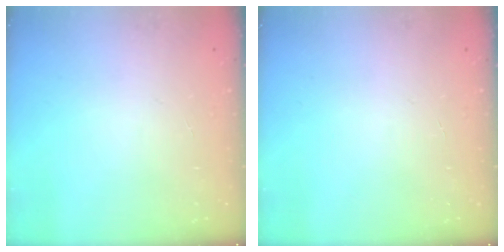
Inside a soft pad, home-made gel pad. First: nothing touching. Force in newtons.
{"total": 0.0}